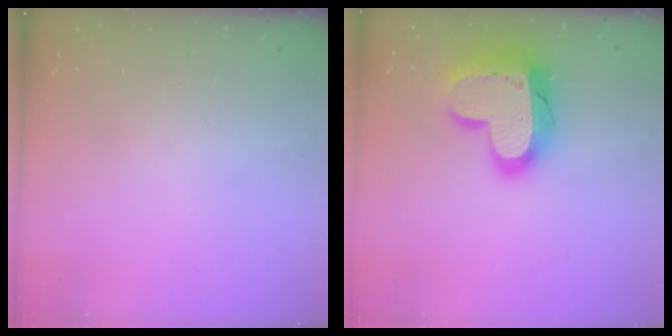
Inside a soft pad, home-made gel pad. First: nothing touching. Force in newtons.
{"total": 20.4, "press": 20.3, "slide": 1.6}